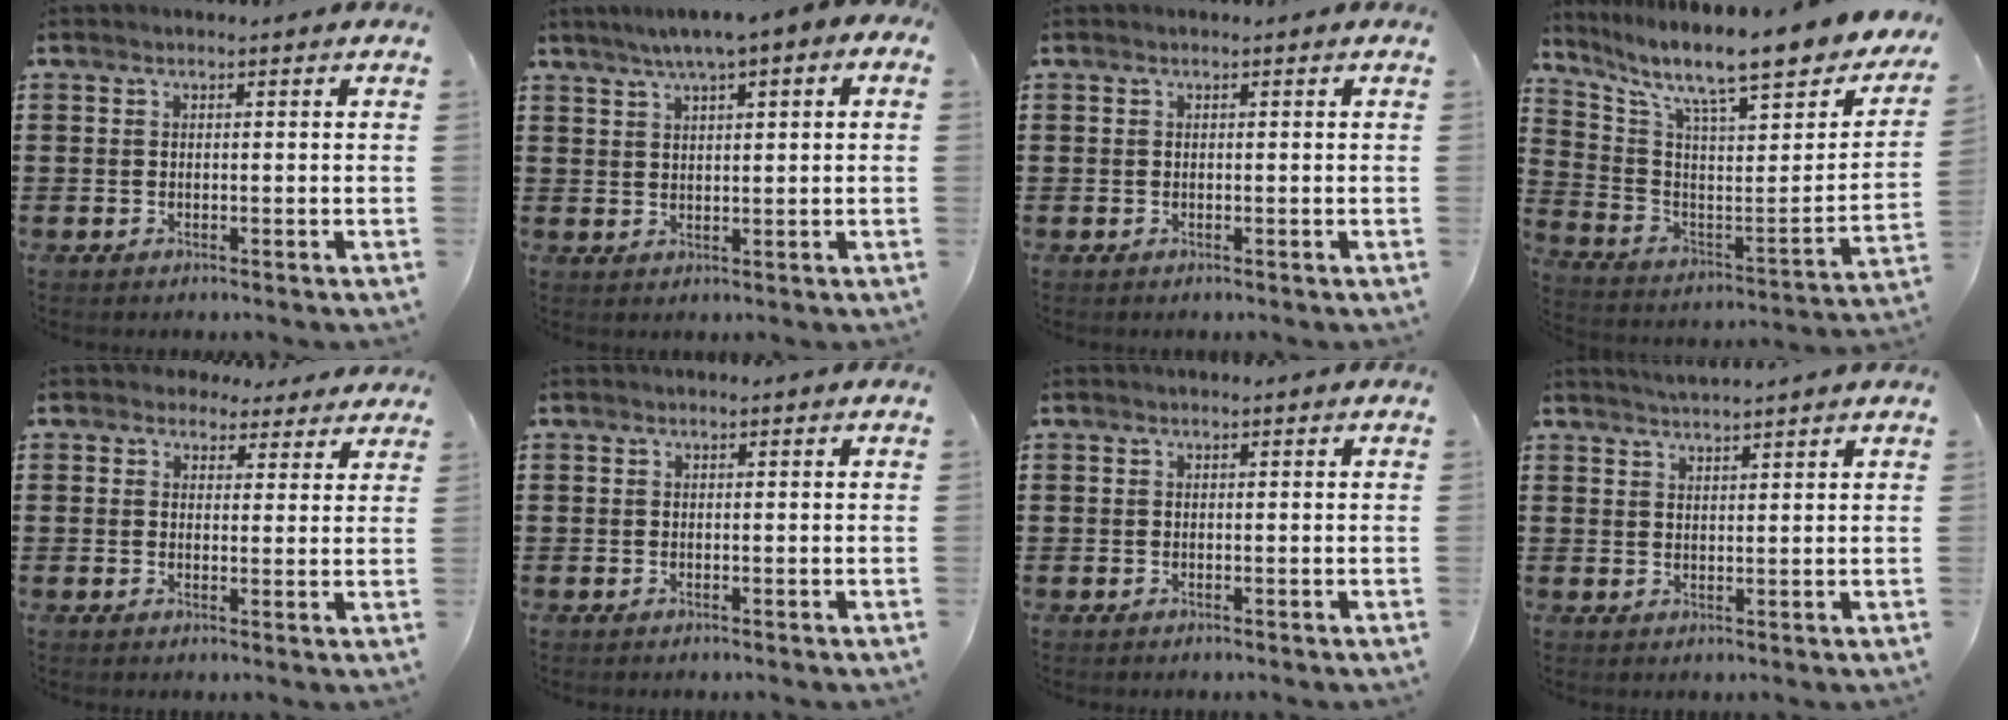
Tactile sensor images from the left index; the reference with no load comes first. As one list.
[{"total": 3.5, "force": [1.7, 0.6, 3.0], "torque": [-0.060, -0.002, 0.026]}, {"total": 0.0}, {"total": 10.3, "force": [8.1, 1.0, 6.3], "torque": [-0.134, -0.075, 0.122]}, {"total": 3.0, "force": [2.4, 1.6, 0.6], "torque": [-0.015, -0.001, 0.044]}, {"total": 0.0}, {"total": 0.0}, {"total": 2.1, "force": [2.1, -0.5, 0.2], "torque": [-0.008, -0.006, 0.039]}]